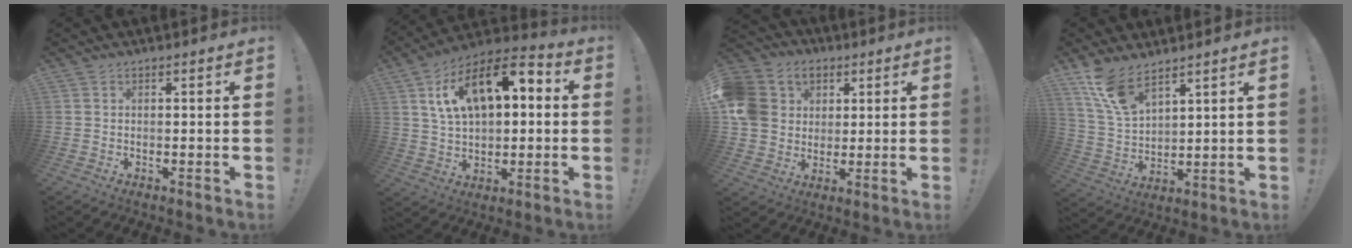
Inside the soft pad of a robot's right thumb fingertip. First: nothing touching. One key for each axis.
{"total": 17.1, "fx": 6.1, "fy": 9.9, "fz": 12.5, "tx": -0.207, "ty": -0.019, "tz": 0.107}
{"total": 12.9, "fx": 2.9, "fy": 11.5, "fz": 5.1, "tx": -0.084, "ty": -0.001, "tz": 0.063}
{"total": 10.6, "fx": 8.2, "fy": 4.1, "fz": 5.4, "tx": -0.105, "ty": -0.047, "tz": 0.159}